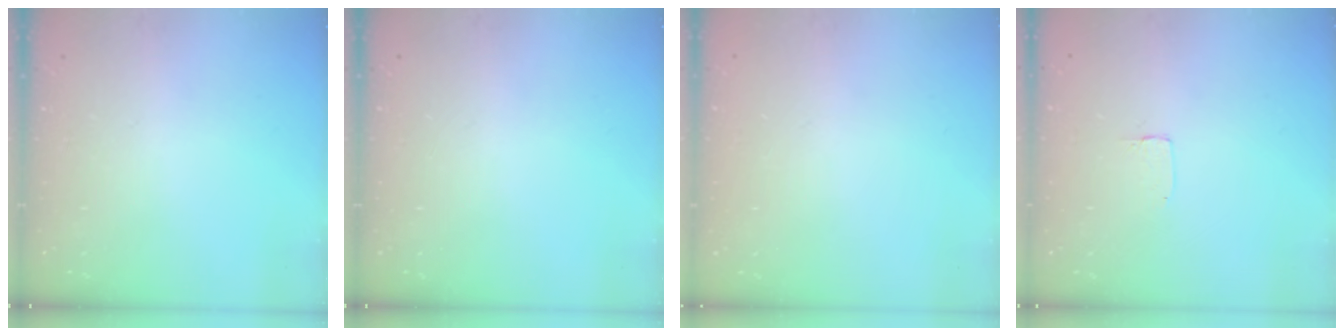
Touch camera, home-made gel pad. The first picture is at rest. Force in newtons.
{"total": 0.0}
{"total": 0.0}
{"total": 1.2, "press": 1.2, "slide": 0.0}